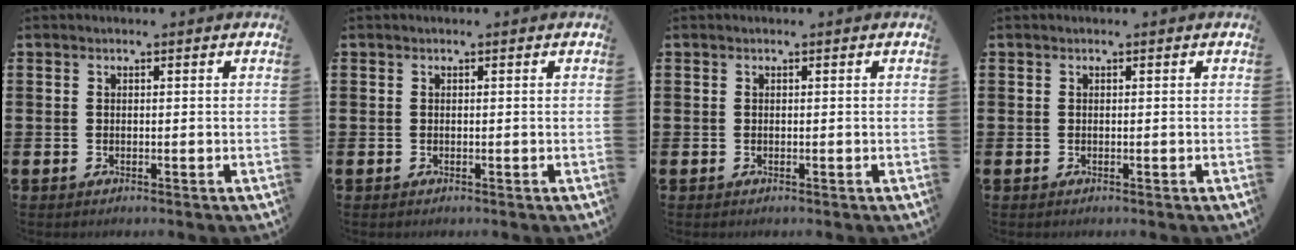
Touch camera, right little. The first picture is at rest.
{"total": 0.0}
{"total": 0.0}
{"total": 0.0}